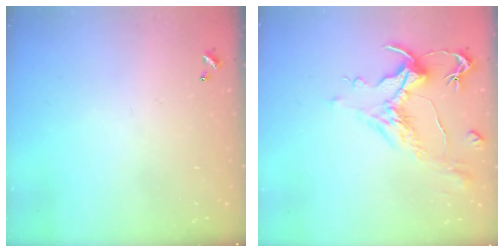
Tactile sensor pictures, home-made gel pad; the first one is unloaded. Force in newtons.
{"total": 1.6, "press": 0.7, "slide": 1.4}